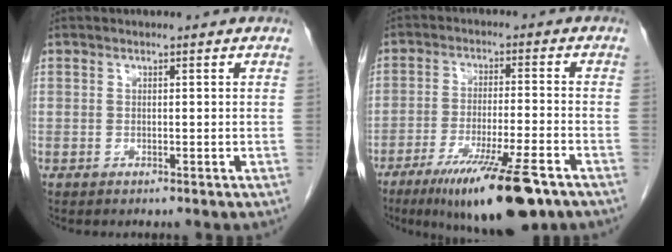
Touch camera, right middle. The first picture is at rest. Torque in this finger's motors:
{"motor_torque": [1.08, -1.06, 0.30, 0.11]}